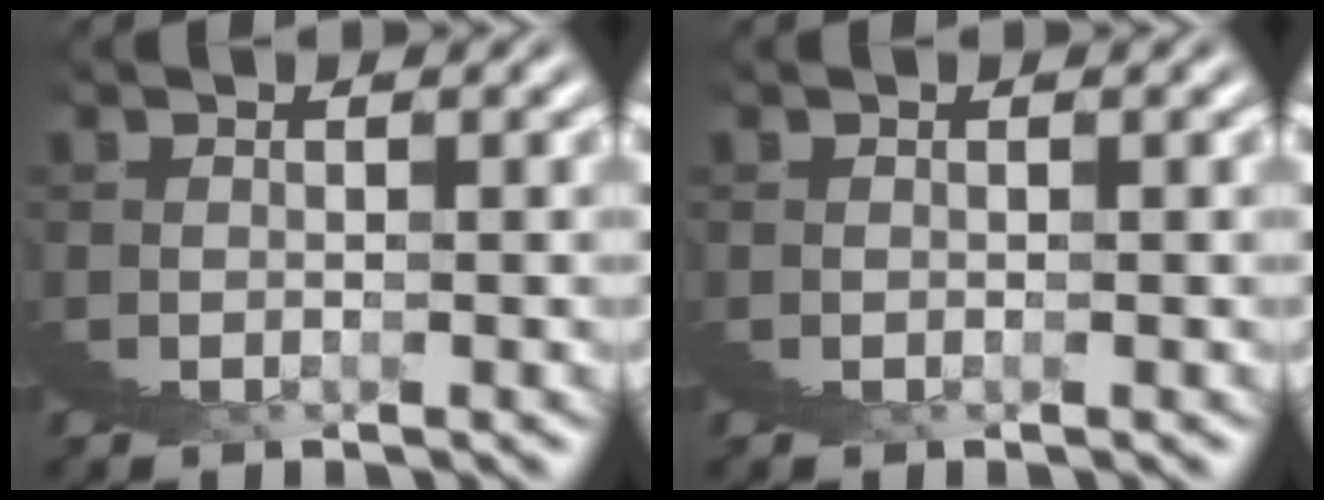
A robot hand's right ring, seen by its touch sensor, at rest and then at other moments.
{"total": 0.0}